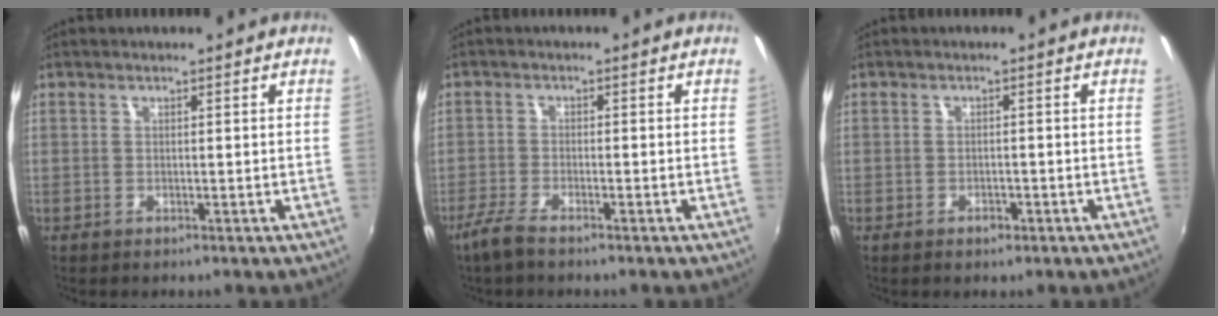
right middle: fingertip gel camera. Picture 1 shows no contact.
{"total": 4.0, "force": [-3.1, 0.5, 2.4], "torque": [-0.069, -0.006, -0.064]}
{"total": 1.7, "force": [-1.1, 0.8, 0.9], "torque": [-0.016, -0.001, -0.017]}